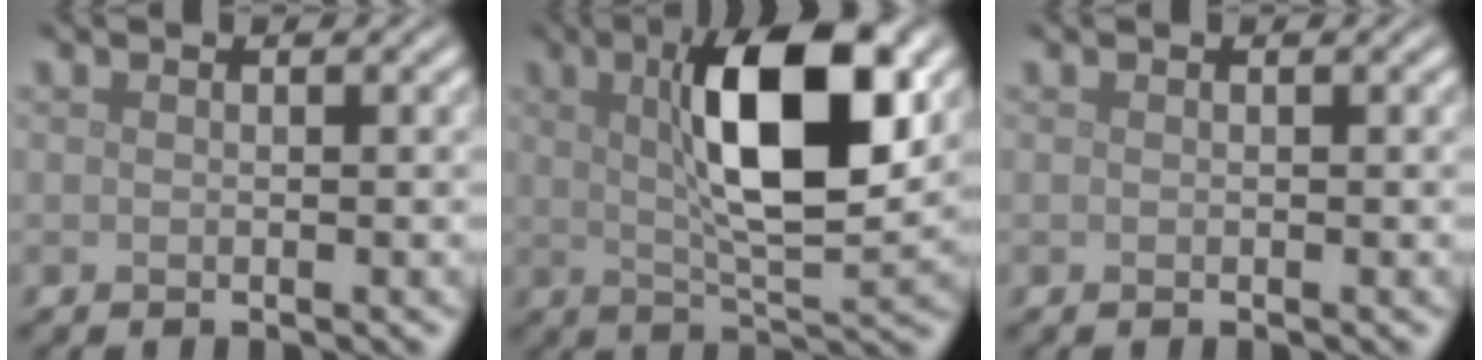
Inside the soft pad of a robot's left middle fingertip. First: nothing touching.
{"total": 10.3, "force": [2.7, 3.1, 9.5], "torque": [-0.150, 0.007, 0.044]}
{"total": 0.0}